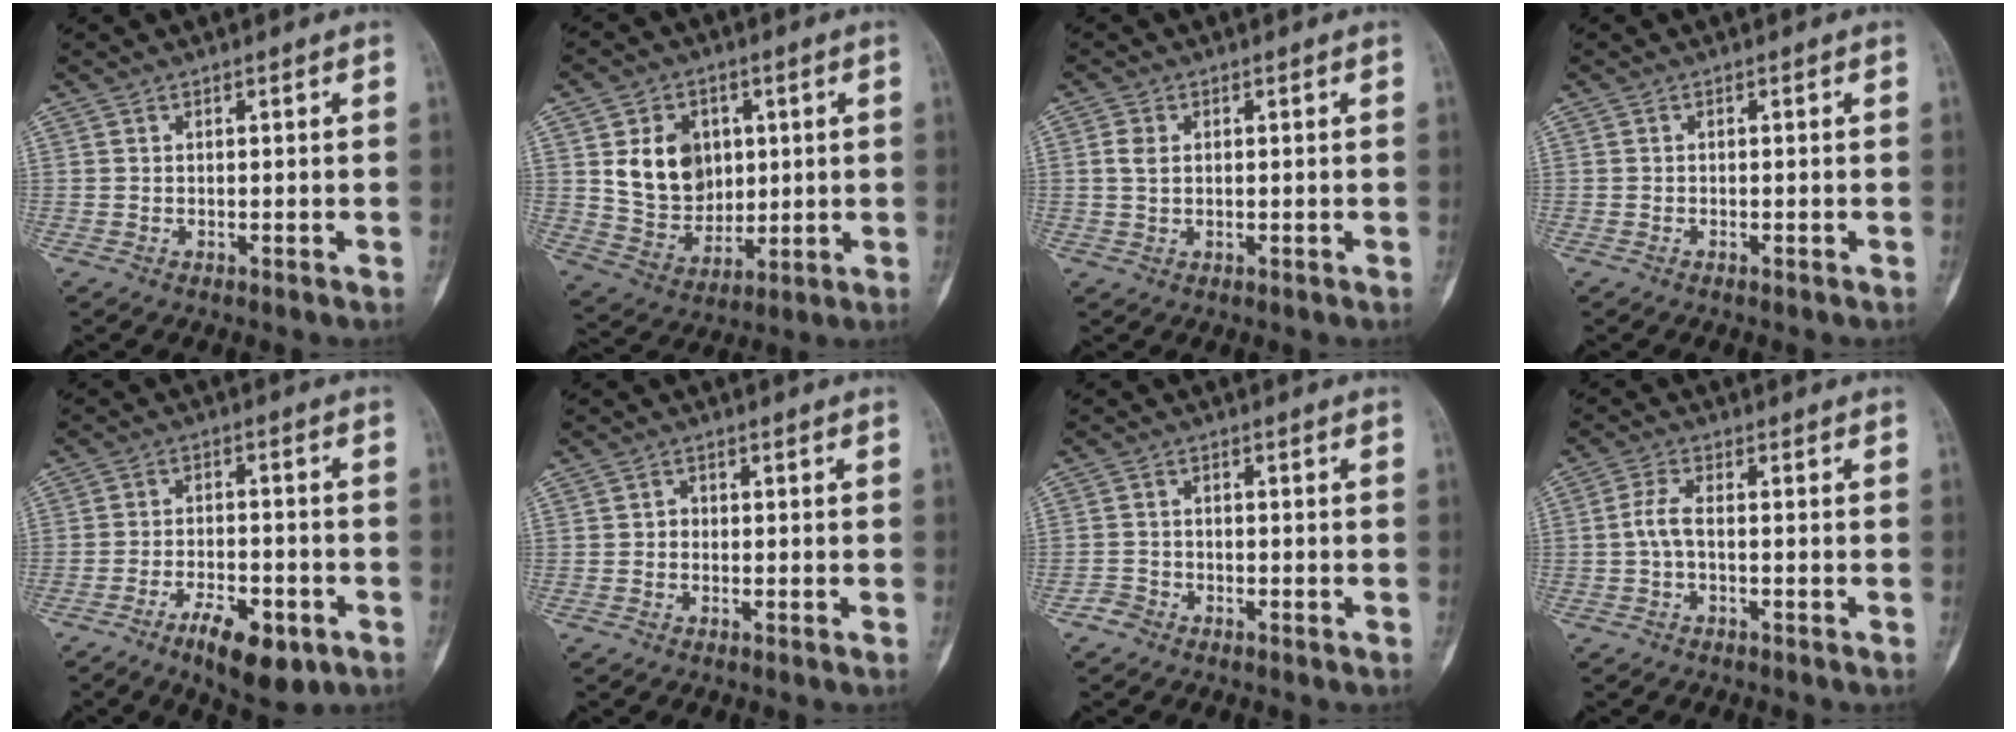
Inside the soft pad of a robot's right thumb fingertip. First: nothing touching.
{"total": 13.0, "force": [2.8, 10.4, 7.3], "torque": [-0.075, -0.016, 0.066]}
{"total": 2.7, "force": [0.4, 2.0, 1.8], "torque": [-0.032, 0.001, 0.006]}
{"total": 0.0}
{"total": 10.3, "force": [-5.6, 4.3, 7.4], "torque": [-0.104, 0.026, -0.084]}
{"total": 1.3, "force": [-0.2, 1.2, 0.4], "torque": [0.006, 0.006, -0.008]}
{"total": 2.3, "force": [-1.6, 1.6, 0.1], "torque": [0.004, 0.012, -0.036]}
{"total": 3.4, "force": [-0.5, 1.5, 2.9], "torque": [-0.063, 0.007, -0.018]}